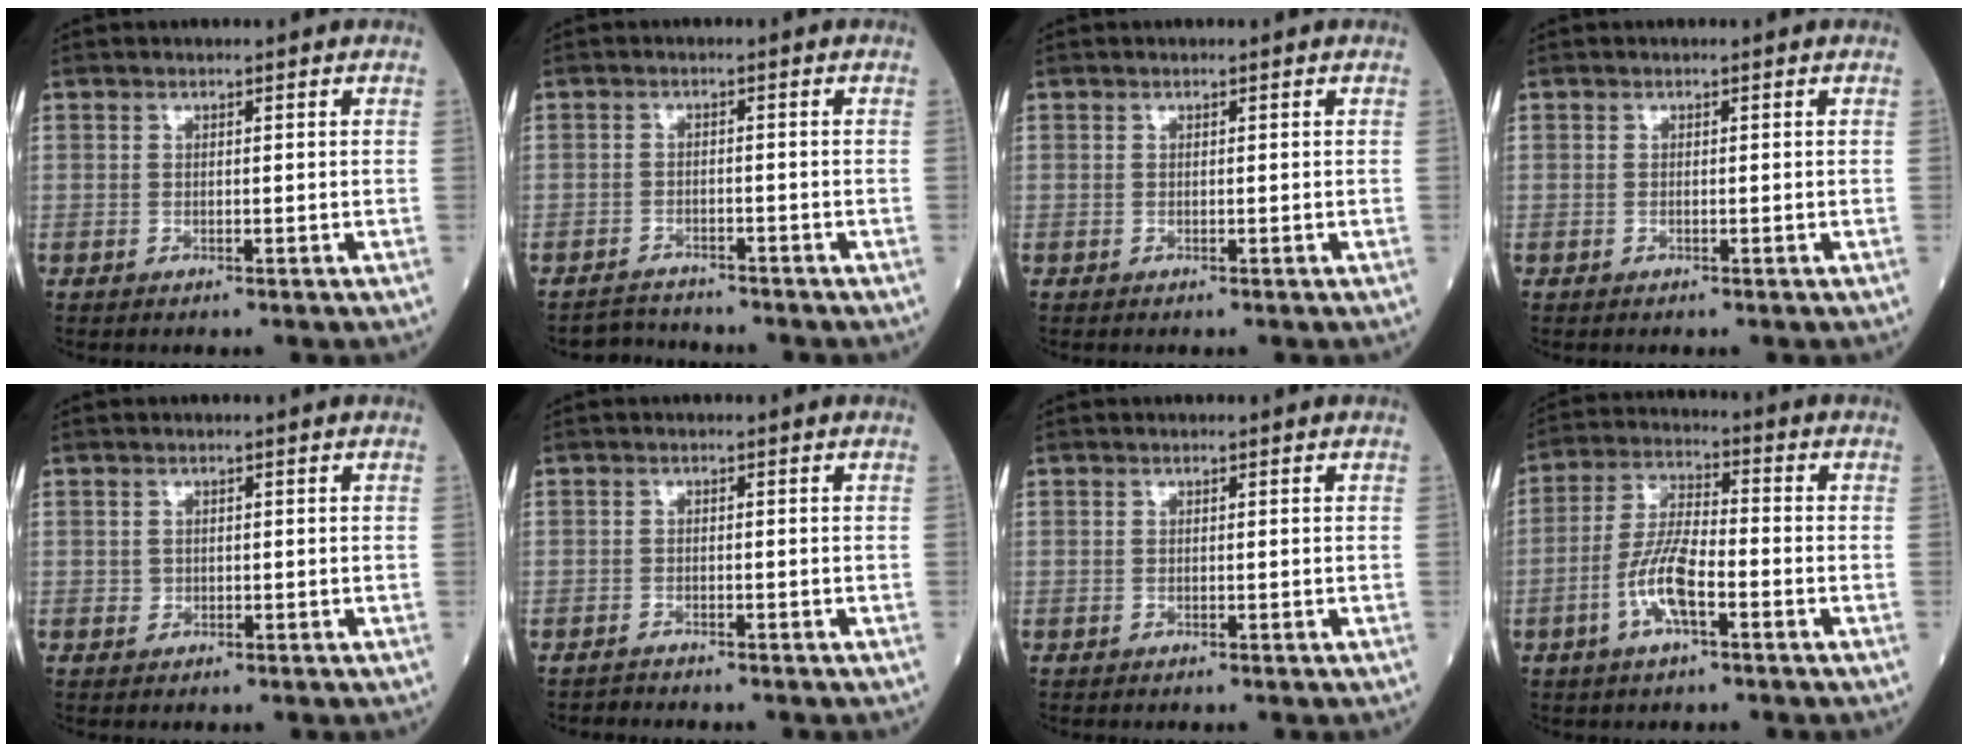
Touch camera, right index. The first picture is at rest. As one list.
[{"total": 3.1, "force": [-3.0, 0.4, -0.7], "torque": [0.009, -0.012, -0.051]}, {"total": 0.0}, {"total": 0.0}, {"total": 0.7, "force": [0.0, 0.7, 0.1], "torque": [0.001, 0.003, -0.001]}, {"total": 1.0, "force": [-1.0, 0.1, -0.2], "torque": [0.000, -0.004, -0.019]}, {"total": 0.0}, {"total": 8.0, "force": [-3.1, 2.1, 7.1], "torque": [-0.148, 0.004, -0.062]}]